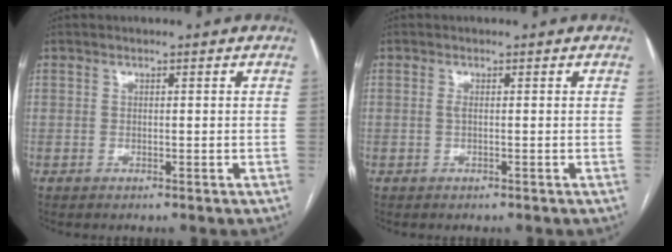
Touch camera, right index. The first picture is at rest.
{"total": 0.6, "force": [0.0, 0.1, 0.6], "torque": [-0.015, -0.001, -0.002]}